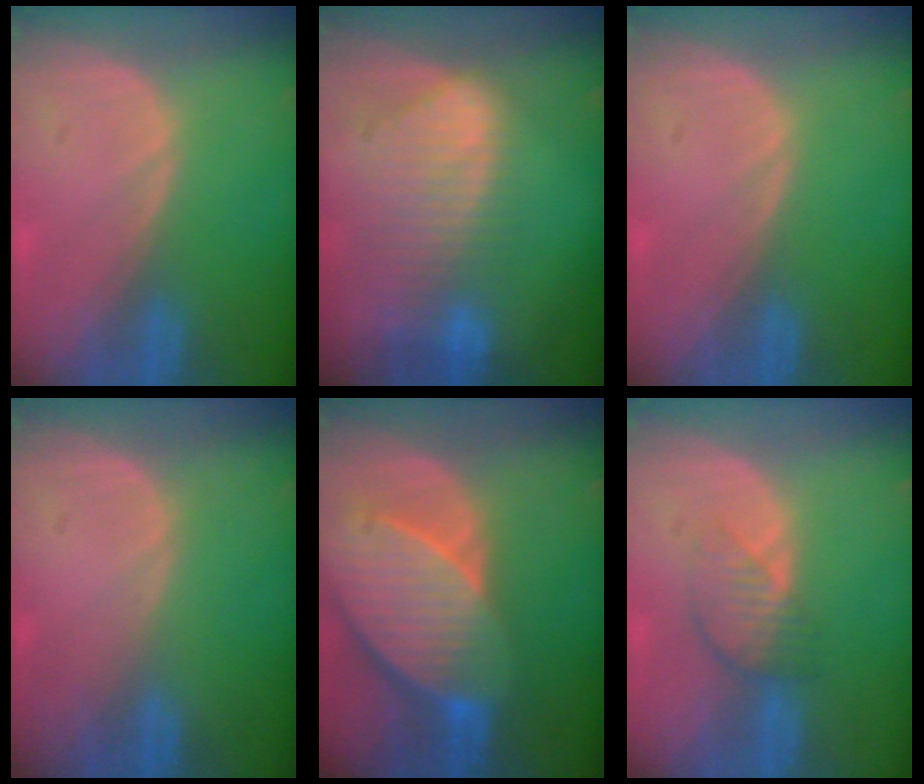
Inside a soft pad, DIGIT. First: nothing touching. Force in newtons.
{"total": 9.3, "press": 8.1, "slide": 4.4}
{"total": 0.0}
{"total": 0.0}
{"total": 10.7, "press": 9.4, "slide": 5.0}
{"total": 3.9, "press": 3.6, "slide": 1.6}